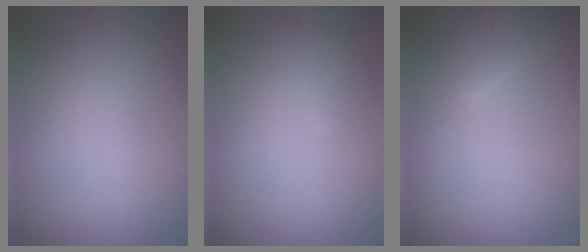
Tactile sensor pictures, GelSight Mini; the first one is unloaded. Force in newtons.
{"total": 1.4, "press": 1.4, "slide": 0.2}
{"total": 2.5, "press": 2.5, "slide": 0.2}